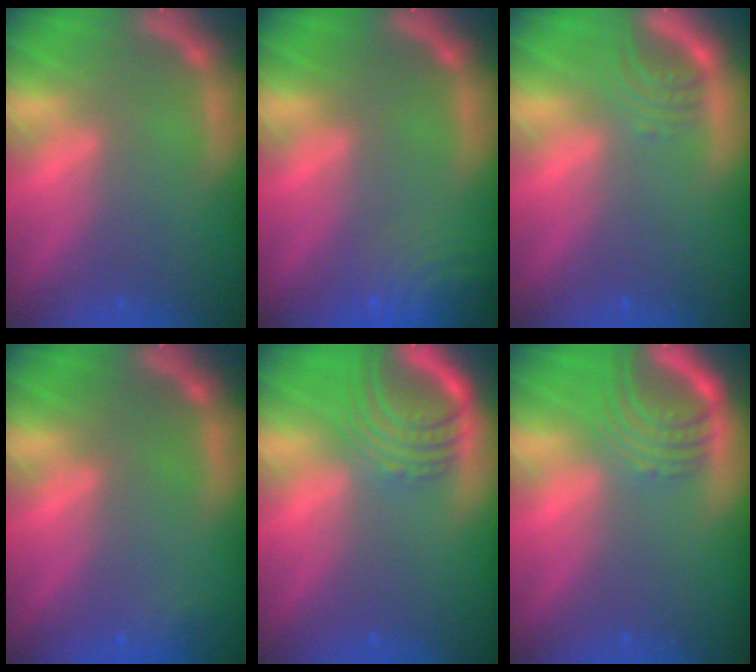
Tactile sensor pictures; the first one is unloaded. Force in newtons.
{"total": 6.5}
{"total": 2.5}
{"total": 0.9}
{"total": 6.5}
{"total": 5.5}